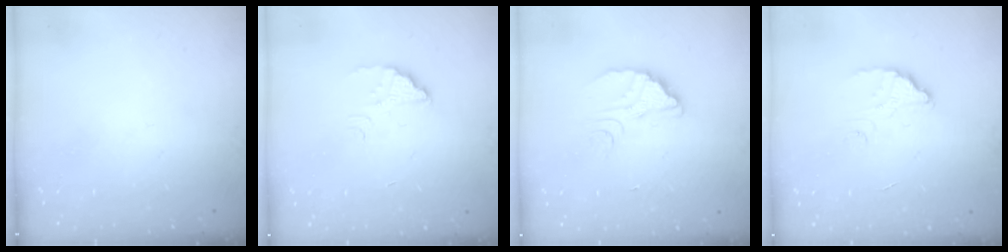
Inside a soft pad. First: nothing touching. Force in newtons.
{"total": 2.5, "press": 2.5, "slide": 0.2}
{"total": 4.5, "press": 4.5, "slide": 0.3}
{"total": 3.0, "press": 3.0, "slide": 0.3}